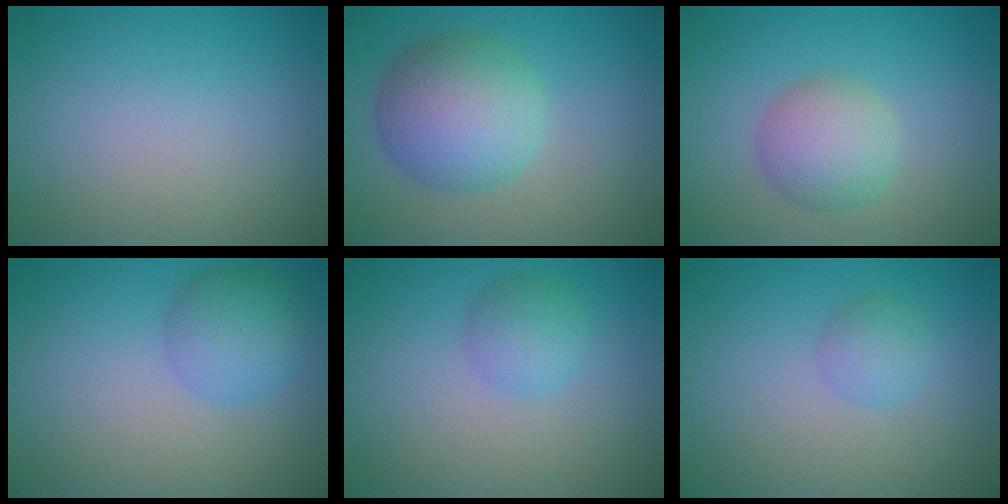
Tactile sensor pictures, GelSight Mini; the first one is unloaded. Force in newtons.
{"total": 7.1, "press": 7.1, "slide": 0.1}
{"total": 3.9, "press": 3.9, "slide": 0.1}
{"total": 3.8, "press": 3.8, "slide": 0.1}
{"total": 2.3, "press": 2.3, "slide": 0.1}
{"total": 1.7, "press": 1.7, "slide": 0.1}